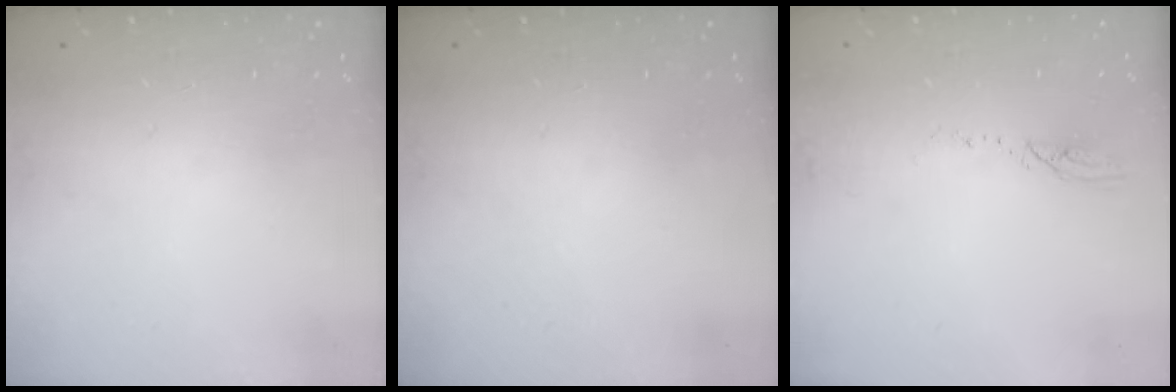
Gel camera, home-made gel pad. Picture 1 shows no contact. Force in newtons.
{"total": 0.0}
{"total": 2.6, "press": 2.6, "slide": 0.3}